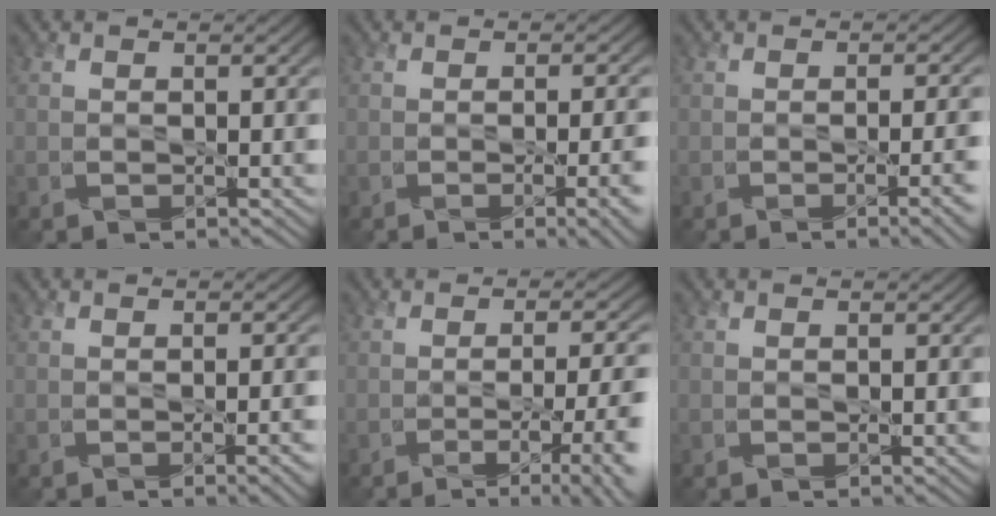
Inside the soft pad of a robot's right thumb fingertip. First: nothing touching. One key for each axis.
{"total": 5.5, "fx": -1.6, "fy": 1.7, "fz": 5.0, "tx": -0.053, "ty": -0.012, "tz": -0.007}
{"total": 4.5, "fx": -1.4, "fy": 1.1, "fz": 4.1, "tx": -0.051, "ty": -0.009, "tz": -0.013}
{"total": 2.5, "fx": -1.1, "fy": 0.5, "fz": 2.2, "tx": -0.034, "ty": -0.004, "tz": -0.014}
{"total": 8.2, "fx": -2.5, "fy": 2.1, "fz": 7.5, "tx": -0.094, "ty": -0.005, "tz": -0.034}
{"total": 0.0}